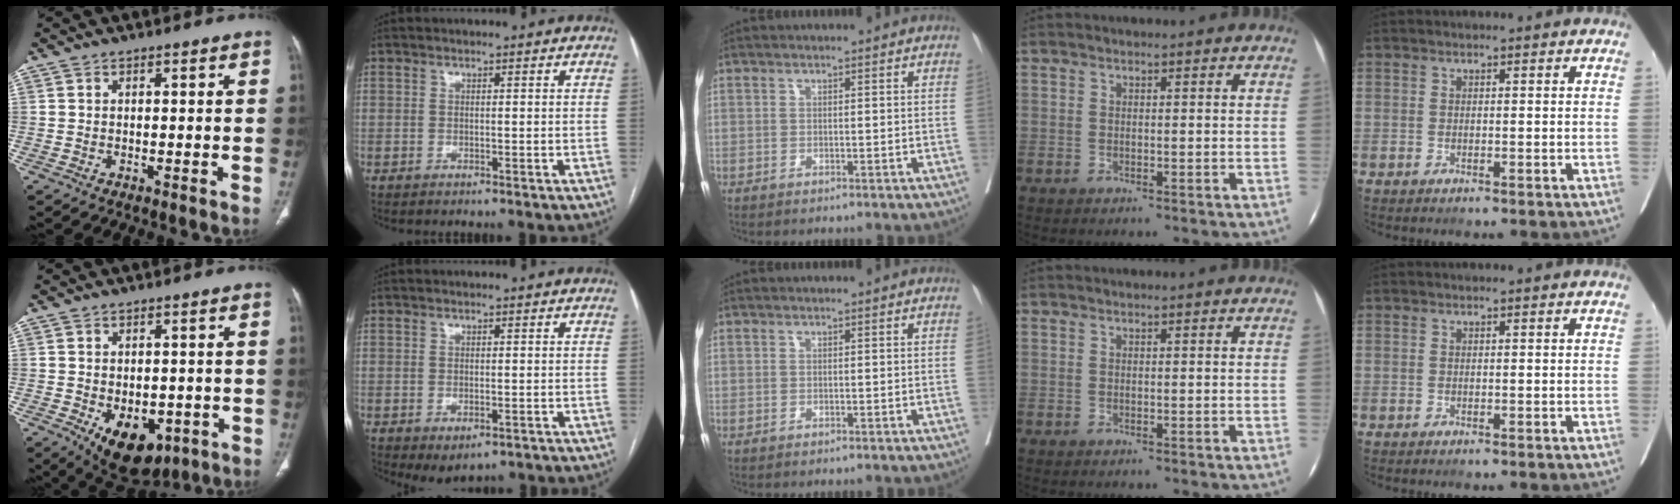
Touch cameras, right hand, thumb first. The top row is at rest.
{"thumb": {"total": 12.0, "force": [-4.8, 7.4, 8.1], "torque": [-0.095, 0.005, -0.050]}, "index": {"total": 3.1, "force": [-1.5, 1.6, 2.2], "torque": [-0.030, -0.005, -0.008]}}